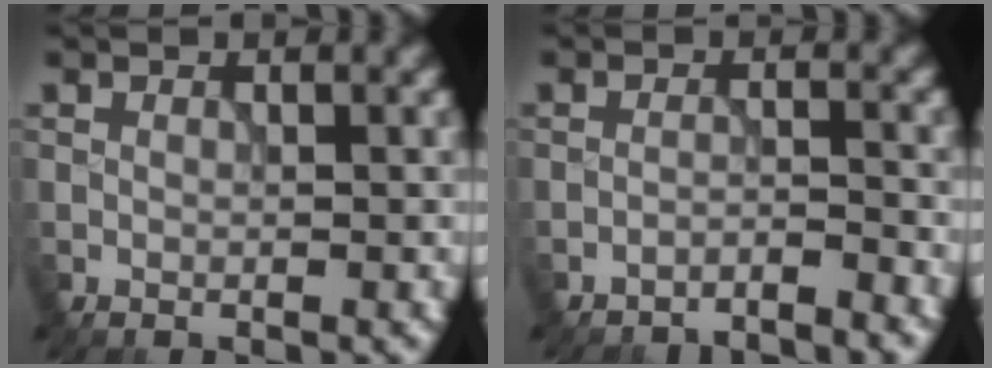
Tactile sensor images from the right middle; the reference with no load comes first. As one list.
[{"total": 2.7, "force": [-2.6, 0.1, 0.6], "torque": [-0.001, -0.002, -0.047]}]